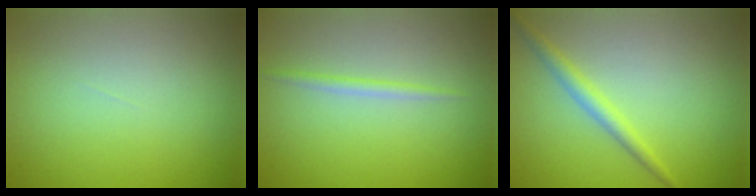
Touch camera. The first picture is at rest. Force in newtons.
{"total": 0.7, "press": 0.7, "slide": 0.1}
{"total": 1.9, "press": 1.9, "slide": 0.0}